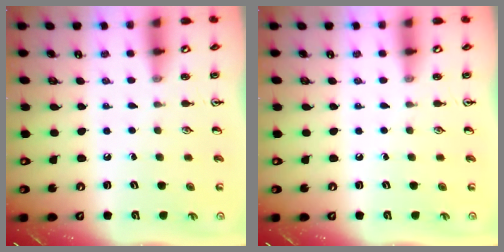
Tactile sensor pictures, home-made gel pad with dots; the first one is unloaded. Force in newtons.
{"total": 0.0}